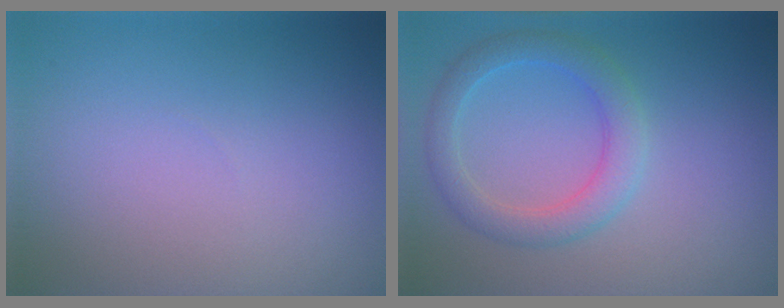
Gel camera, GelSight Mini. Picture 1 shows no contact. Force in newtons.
{"total": 3.3, "press": 3.3, "slide": 0.1}